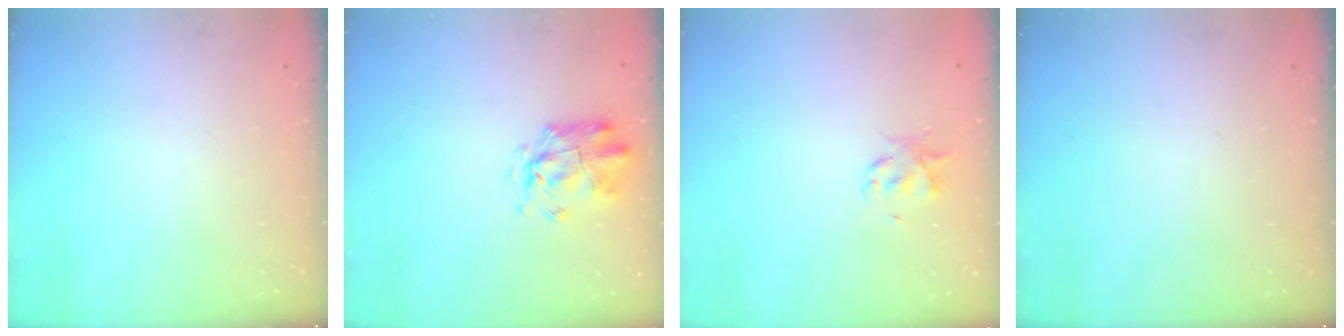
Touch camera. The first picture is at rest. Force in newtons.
{"total": 3.4, "press": 3.1, "slide": 1.4}
{"total": 2.5, "press": 2.5, "slide": 0.4}
{"total": 0.0}